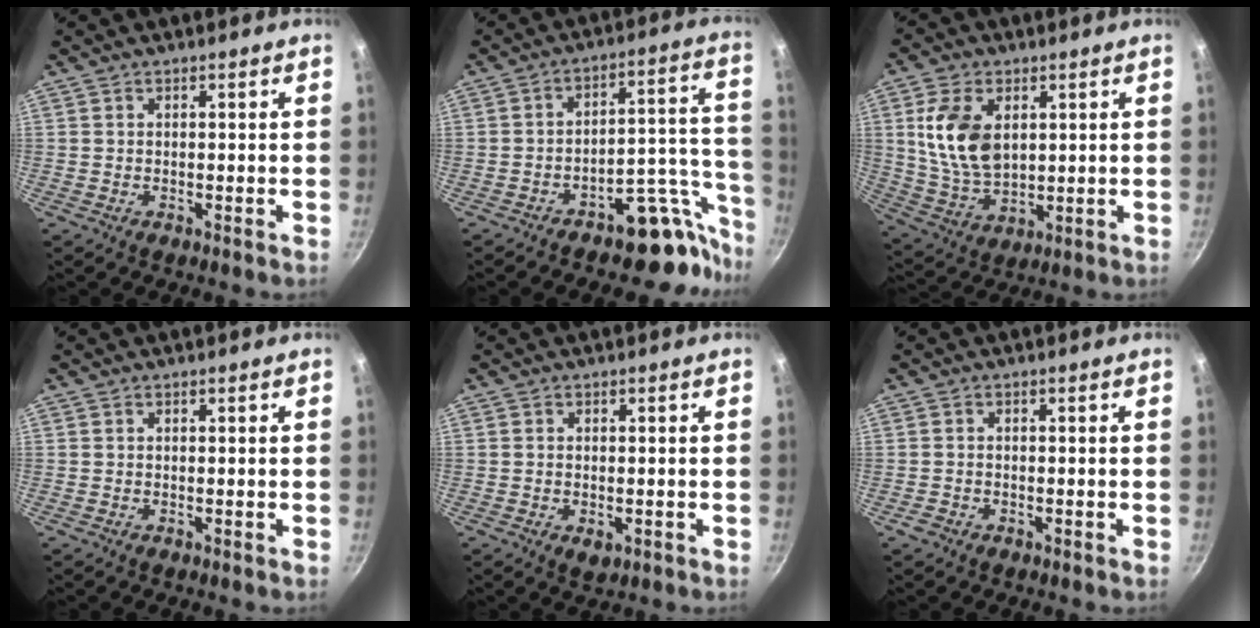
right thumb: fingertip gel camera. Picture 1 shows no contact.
{"total": 14.3, "force": [-10.4, 6.6, 7.2], "torque": [-0.013, 0.107, -0.149]}
{"total": 12.9, "force": [3.1, 8.2, 9.5], "torque": [-0.165, -0.021, 0.068]}
{"total": 0.0}
{"total": 2.6, "force": [-0.7, 1.6, 1.9], "torque": [-0.029, -0.007, -0.009]}
{"total": 1.5, "force": [-0.9, 1.1, 0.6], "torque": [-0.015, 0.007, -0.015]}